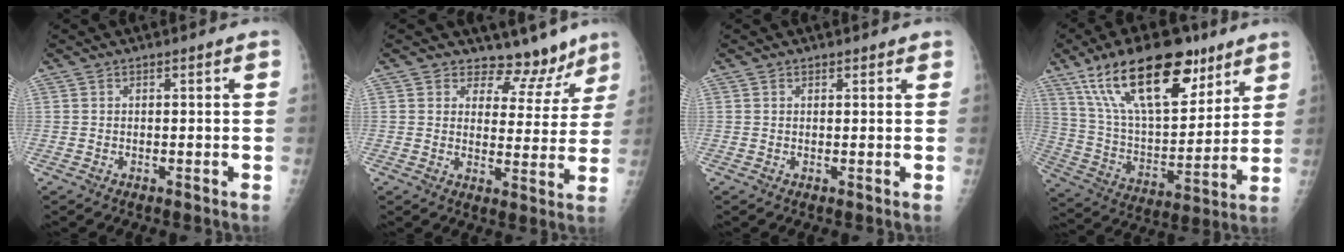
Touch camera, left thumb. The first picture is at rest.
{"total": 9.1, "force": [7.7, 4.8, 0.4], "torque": [0.039, -0.061, 0.093]}
{"total": 0.8, "force": [0.6, 0.5, 0.0], "torque": [0.009, -0.004, 0.005]}
{"total": 24.6, "force": [14.7, 10.8, 16.5], "torque": [-0.247, -0.040, 0.261]}